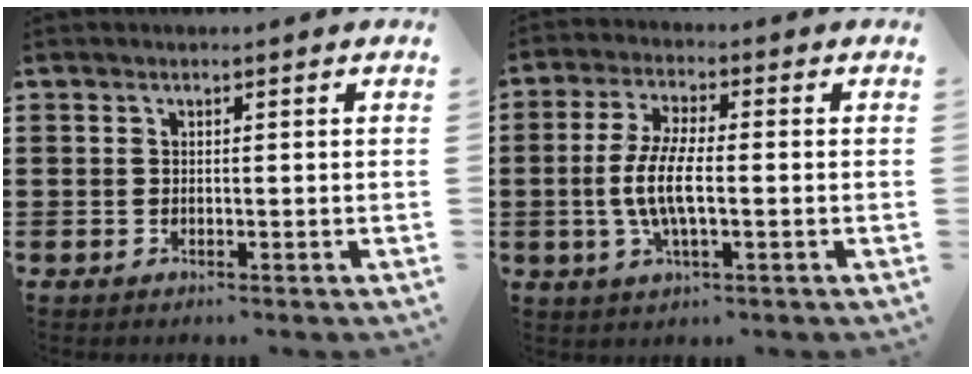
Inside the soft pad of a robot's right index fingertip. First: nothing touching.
{"total": 7.0, "force": [-1.3, 2.1, 6.5], "torque": [-0.148, -0.008, -0.032]}